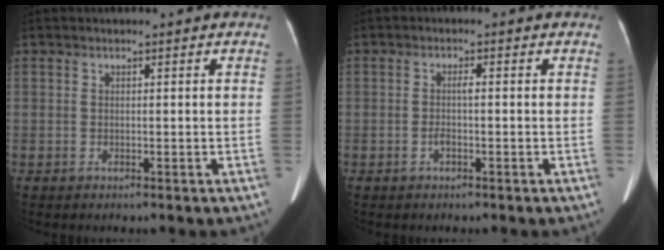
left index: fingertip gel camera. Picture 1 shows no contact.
{"total": 1.7, "force": [-0.6, 0.3, 1.5], "torque": [-0.027, 0.000, -0.009]}